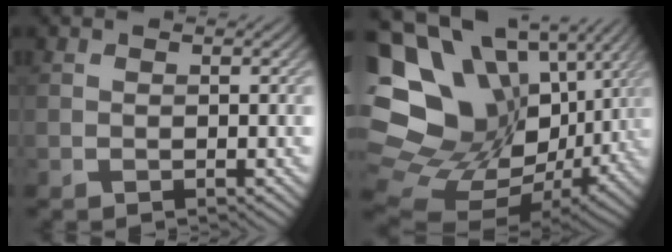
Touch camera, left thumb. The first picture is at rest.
{"total": 18.4, "force": [2.7, 14.4, 11.1], "torque": [-0.252, -0.009, 0.087]}